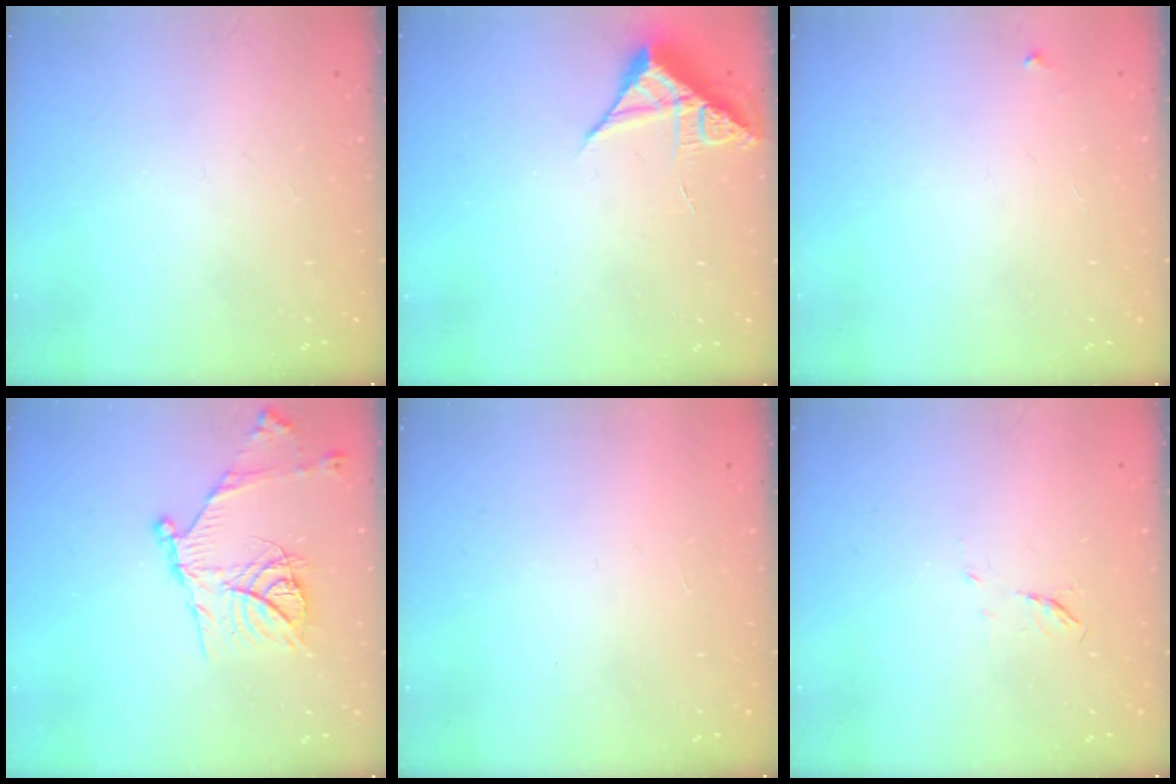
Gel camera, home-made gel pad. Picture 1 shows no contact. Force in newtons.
{"total": 7.1, "press": 7.1, "slide": 0.3}
{"total": 2.2, "press": 2.2, "slide": 0.1}
{"total": 18.1, "press": 18.0, "slide": 1.7}
{"total": 1.5, "press": 1.5, "slide": 0.1}
{"total": 4.0, "press": 4.0, "slide": 0.6}